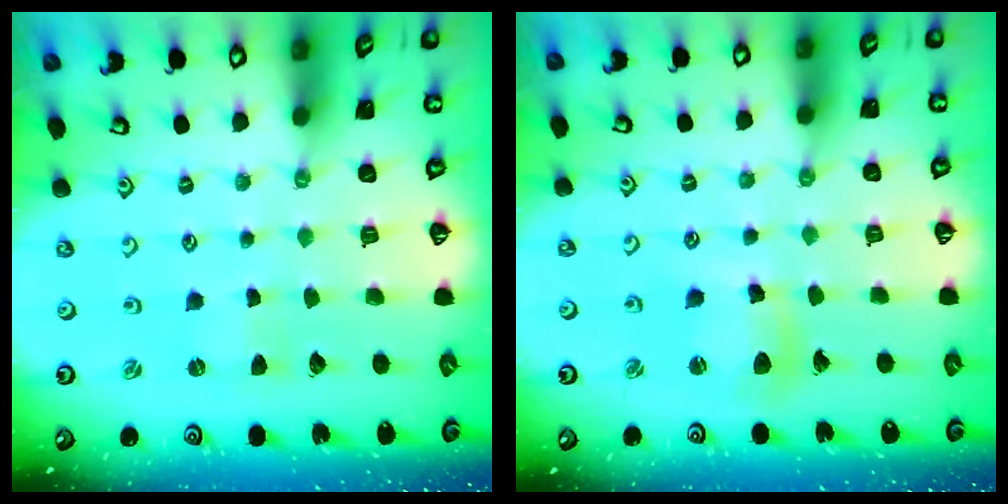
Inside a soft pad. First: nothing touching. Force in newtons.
{"total": 9.9, "press": 9.8, "slide": 1.1}